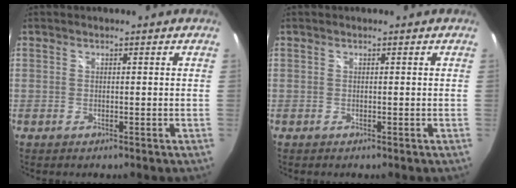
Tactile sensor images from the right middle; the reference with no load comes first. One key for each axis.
{"total": 0.0}